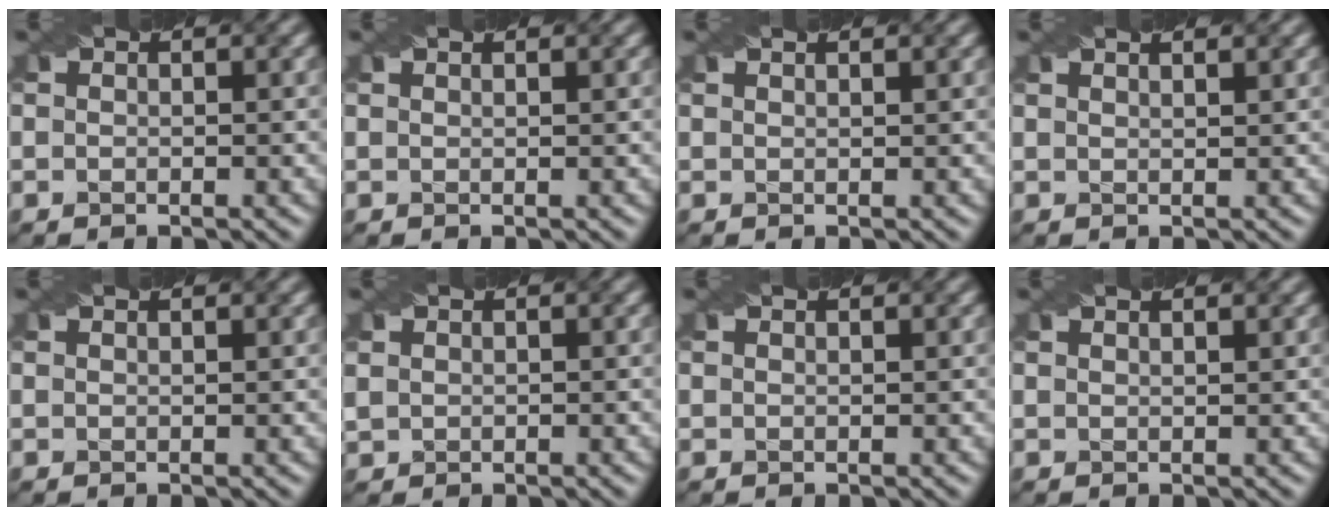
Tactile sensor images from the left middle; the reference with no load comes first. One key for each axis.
{"total": 1.5, "fx": 1.2, "fy": 0.5, "fz": 0.8, "tx": -0.004, "ty": -0.004, "tz": 0.004}
{"total": 2.1, "fx": 1.5, "fy": 0.8, "fz": 1.2, "tx": -0.004, "ty": 0.003, "tz": -0.001}
{"total": 3.6, "fx": 2.4, "fy": 1.6, "fz": 2.1, "tx": -0.009, "ty": 0.026, "tz": 0.003}
{"total": 1.2, "fx": 1.0, "fy": 0.3, "fz": 0.6, "tx": -0.005, "ty": -0.007, "tz": 0.006}
{"total": 1.0, "fx": 0.6, "fy": 0.8, "fz": 0.2, "tx": -0.004, "ty": 0.002, "tz": 0.016}
{"total": 0.9, "fx": 0.7, "fy": 0.2, "fz": 0.4, "tx": -0.006, "ty": -0.005, "tz": 0.007}
{"total": 2.8, "fx": 1.9, "fy": 1.2, "fz": 1.6, "tx": -0.004, "ty": 0.015, "tz": -0.003}